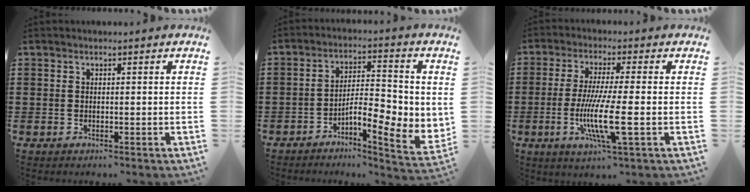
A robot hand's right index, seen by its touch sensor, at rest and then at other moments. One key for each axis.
{"total": 6.9, "fx": -2.2, "fy": 2.3, "fz": 6.1, "tx": -0.102, "ty": -0.016, "tz": -0.041}
{"total": 9.6, "fx": -2.2, "fy": 0.9, "fz": 9.3, "tx": -0.190, "ty": -0.019, "tz": -0.045}